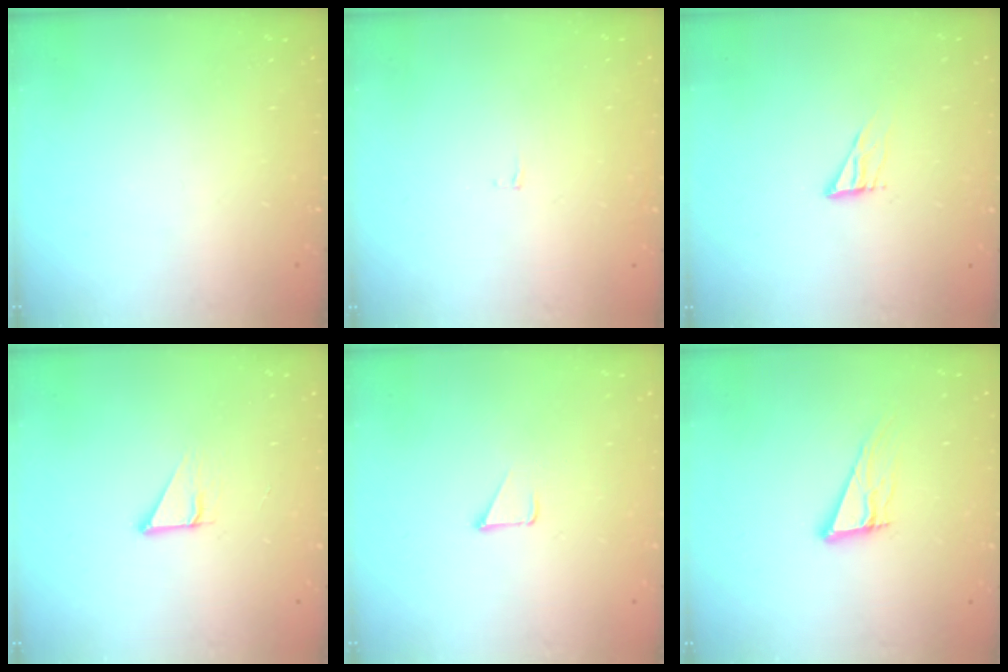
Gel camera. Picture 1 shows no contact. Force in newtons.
{"total": 2.4, "press": 2.4, "slide": 0.2}
{"total": 7.6, "press": 7.6, "slide": 0.3}
{"total": 2.9, "press": 2.9, "slide": 0.2}
{"total": 1.5, "press": 1.5, "slide": 0.1}
{"total": 12.4, "press": 11.9, "slide": 3.3}